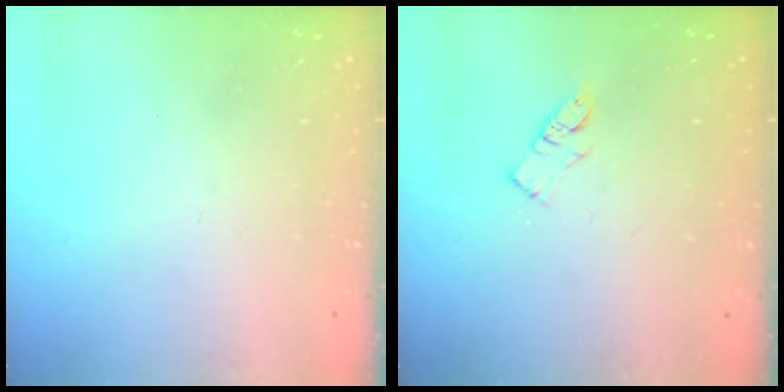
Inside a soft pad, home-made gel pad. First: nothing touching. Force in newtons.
{"total": 5.8, "press": 5.8, "slide": 0.4}